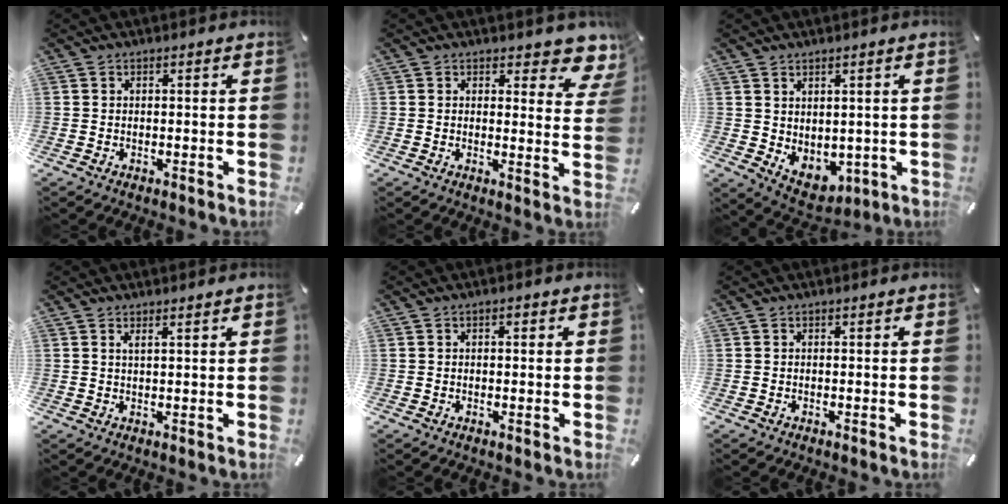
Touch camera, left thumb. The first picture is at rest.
{"total": 6.0, "force": [4.5, 3.0, 2.8], "torque": [-0.019, -0.035, 0.075]}
{"total": 4.6, "force": [1.4, 3.9, 1.8], "torque": [-0.026, -0.012, 0.032]}
{"total": 1.7, "force": [1.3, -0.1, 1.1], "torque": [-0.022, -0.003, 0.023]}
{"total": 1.1, "force": [0.3, 0.6, 0.9], "torque": [-0.018, 0.005, 0.003]}
{"total": 0.0}